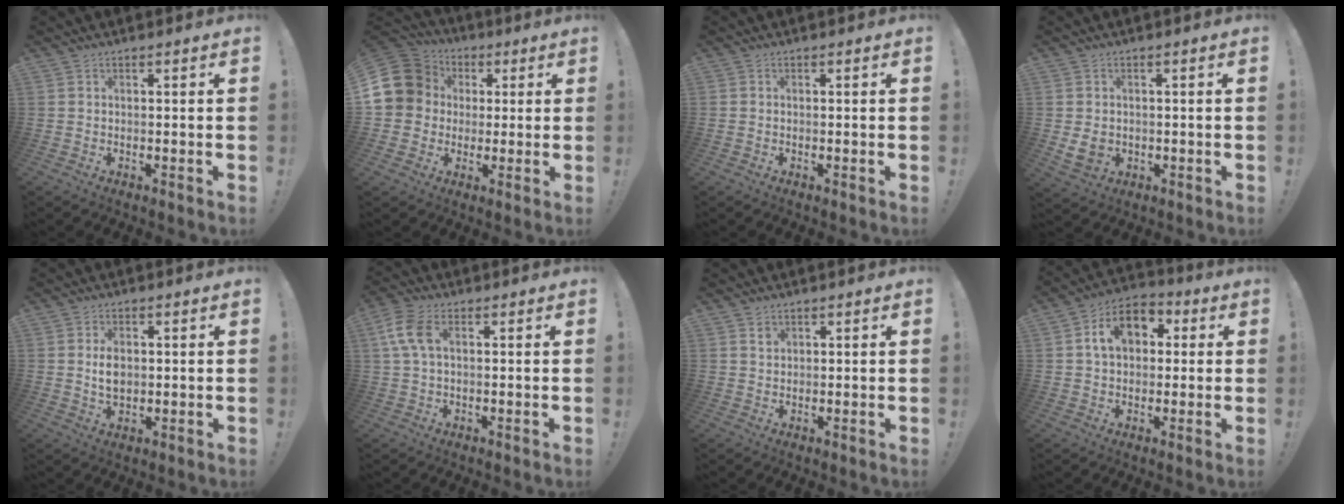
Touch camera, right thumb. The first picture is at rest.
{"total": 13.1, "force": [2.3, 11.8, 5.3], "torque": [-0.095, -0.005, 0.054]}
{"total": 0.0}
{"total": 4.5, "force": [0.2, 3.7, 2.6], "torque": [-0.041, -0.002, 0.006]}
{"total": 4.8, "force": [0.8, 3.1, 3.6], "torque": [-0.056, -0.002, 0.009]}
{"total": 8.1, "force": [1.8, 4.7, 6.4], "torque": [-0.148, 0.005, 0.036]}
{"total": 1.5, "force": [0.9, 1.2, 0.3], "torque": [0.006, -0.006, 0.015]}
{"total": 11.1, "force": [2.9, 8.0, 7.1], "torque": [-0.107, 0.004, 0.056]}